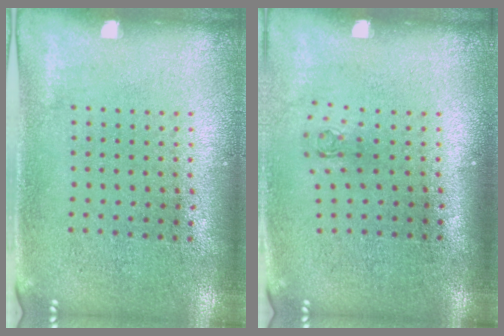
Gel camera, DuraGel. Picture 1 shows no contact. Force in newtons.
{"total": 0.6, "press": 0.3, "slide": 0.6}